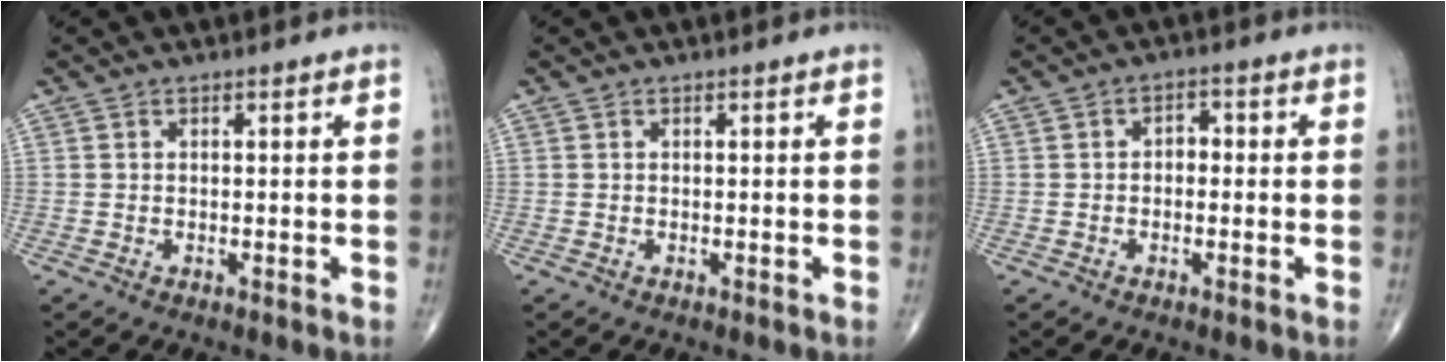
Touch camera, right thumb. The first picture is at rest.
{"total": 0.0}
{"total": 2.6, "force": [-0.2, 1.8, 1.8], "torque": [-0.013, 0.012, -0.010]}